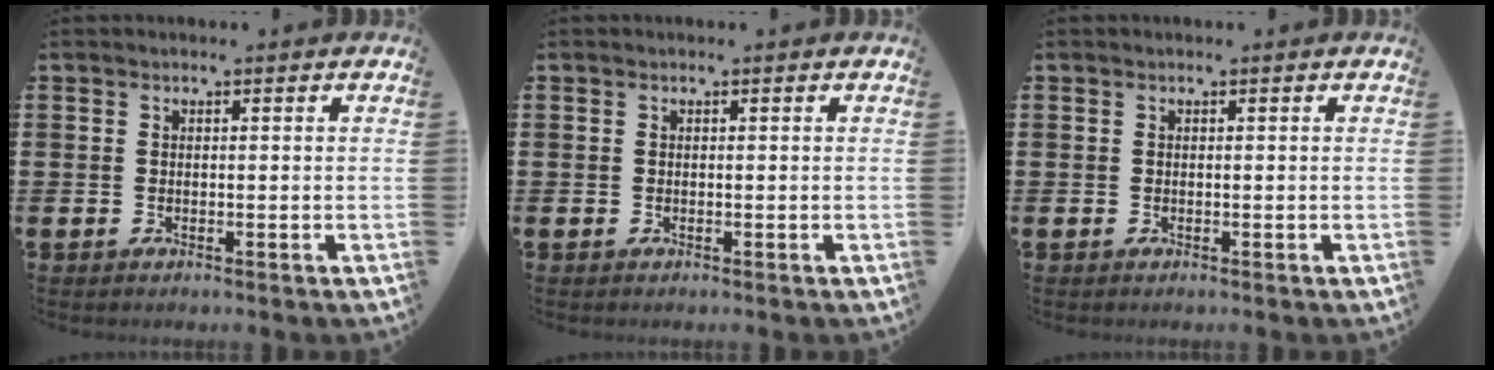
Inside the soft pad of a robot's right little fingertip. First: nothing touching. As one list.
[{"total": 0.0}, {"total": 0.0}]